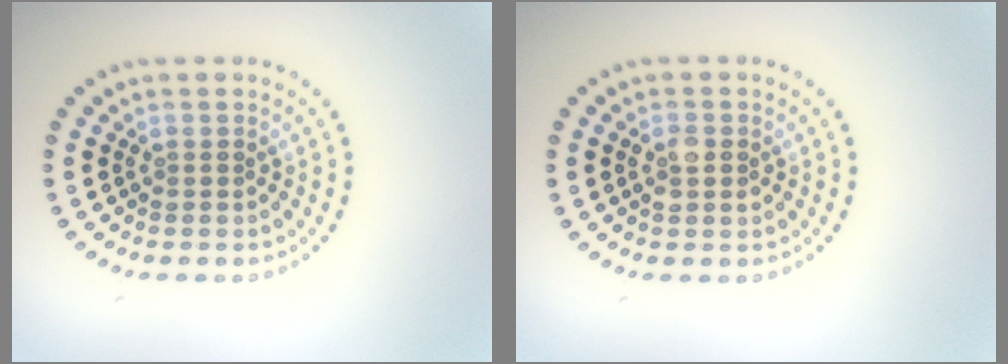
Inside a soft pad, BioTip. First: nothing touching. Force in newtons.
{"total": 1.5, "press": 1.5, "slide": 0.1}